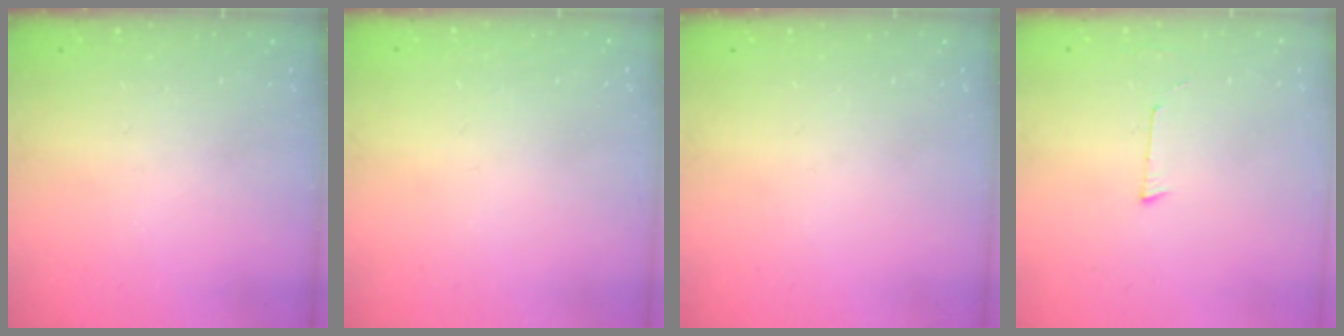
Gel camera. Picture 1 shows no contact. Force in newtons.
{"total": 1.5, "press": 1.5, "slide": 0.1}
{"total": 0.0}
{"total": 3.2, "press": 3.2, "slide": 0.2}